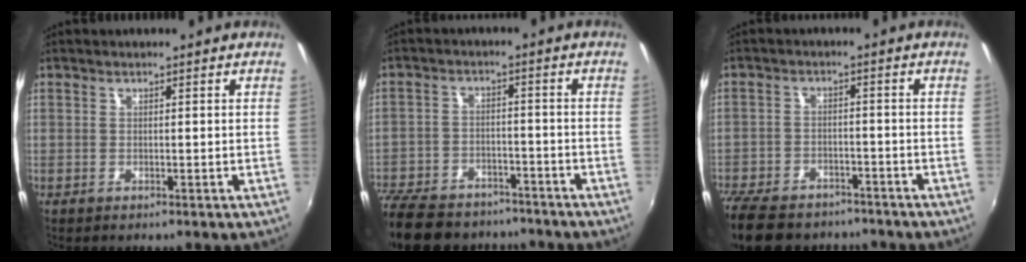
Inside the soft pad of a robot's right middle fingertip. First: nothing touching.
{"total": 20.8, "force": [-16.5, 9.5, 8.5], "torque": [-0.217, -0.008, -0.248]}
{"total": 16.6, "force": [-13.0, 7.7, 6.7], "torque": [-0.180, -0.011, -0.205]}